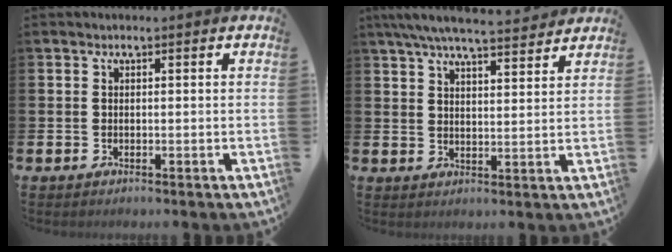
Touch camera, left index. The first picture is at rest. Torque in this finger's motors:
{"motor_torque": [1.10, -1.04, 0.36, 0.21]}